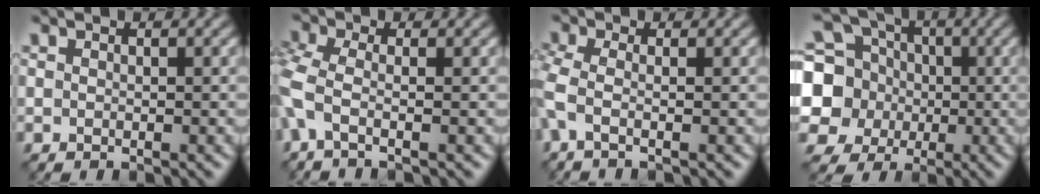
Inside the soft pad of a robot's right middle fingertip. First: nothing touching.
{"total": 3.4, "force": [-0.8, 1.4, 3.0], "torque": [-0.082, -0.005, -0.030]}
{"total": 2.2, "force": [-0.5, 0.8, 2.0], "torque": [-0.055, -0.009, -0.022]}
{"total": 10.1, "force": [0.0, 9.1, 4.3], "torque": [-0.114, -0.004, -0.027]}